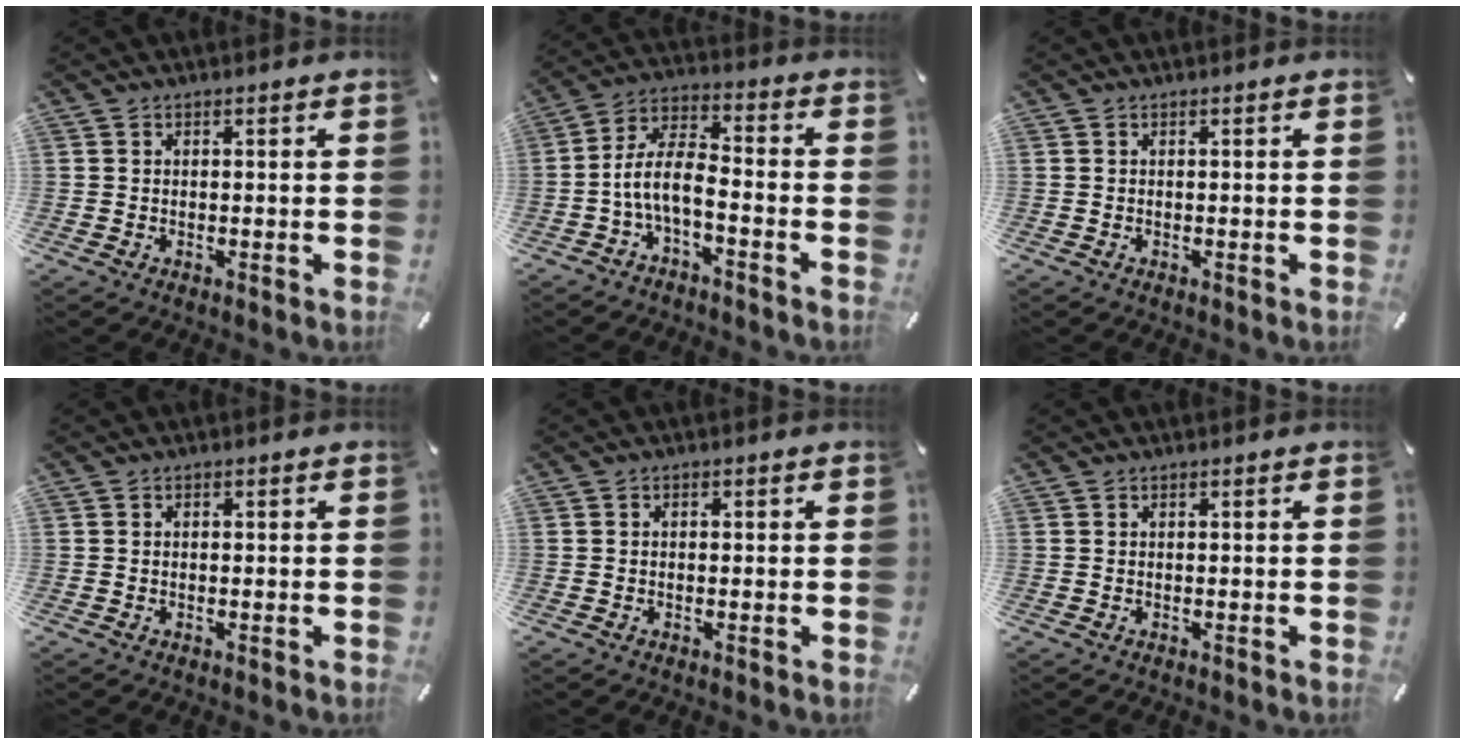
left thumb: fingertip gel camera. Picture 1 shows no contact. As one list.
[{"total": 8.4, "force": [-3.9, 3.6, 6.5], "torque": [-0.142, 0.000, -0.075]}, {"total": 0.0}, {"total": 0.6, "force": [0.0, 0.5, 0.3], "torque": [-0.006, 0.002, -0.001]}, {"total": 0.8, "force": [-0.1, 0.7, 0.4], "torque": [-0.009, 0.005, -0.003]}, {"total": 0.0}]